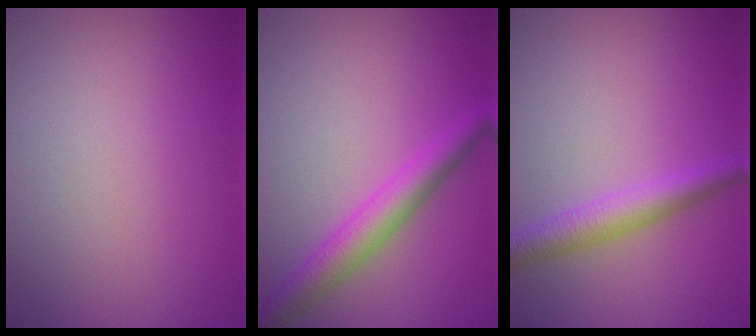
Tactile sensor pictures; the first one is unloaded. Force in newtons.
{"total": 3.7, "press": 3.7, "slide": 0.1}
{"total": 3.1, "press": 3.1, "slide": 0.1}